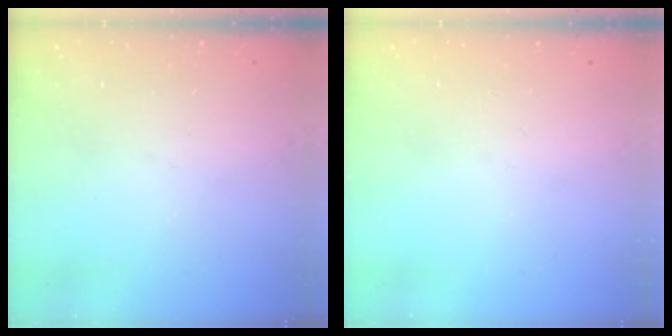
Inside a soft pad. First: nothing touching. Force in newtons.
{"total": 0.0}